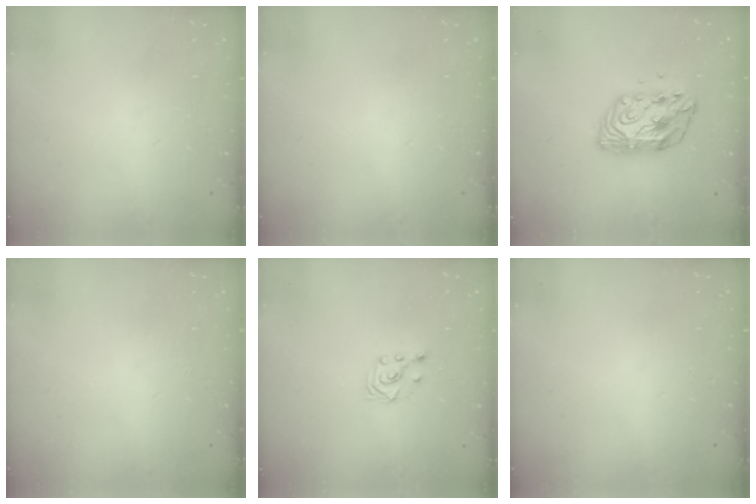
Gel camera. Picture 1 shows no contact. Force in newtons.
{"total": 0.0}
{"total": 9.7, "press": 9.7, "slide": 0.9}
{"total": 0.0}
{"total": 3.1, "press": 3.1, "slide": 0.8}
{"total": 0.0}